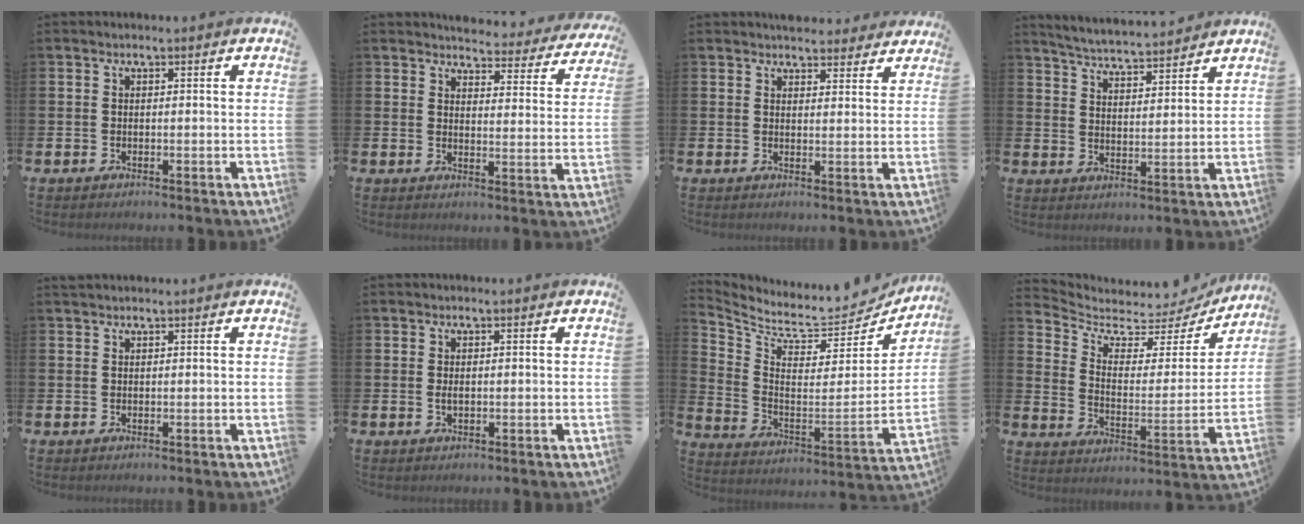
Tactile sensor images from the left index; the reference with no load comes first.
{"total": 4.1, "force": [4.0, 0.7, 0.3], "torque": [-0.008, -0.038, 0.063]}
{"total": 4.1, "force": [4.0, 1.0, -0.1], "torque": [0.009, -0.023, 0.073]}
{"total": 5.0, "force": [5.0, 0.2, 0.4], "torque": [-0.023, -0.036, 0.087]}
{"total": 1.0, "force": [1.0, 0.1, 0.1], "torque": [0.009, -0.002, 0.016]}
{"total": 0.8, "force": [0.1, 0.4, 0.7], "torque": [-0.014, 0.004, -0.001]}
{"total": 6.9, "force": [6.1, 2.4, 2.2], "torque": [-0.059, -0.068, 0.096]}
{"total": 5.0, "force": [4.4, 2.0, 1.1], "torque": [-0.040, -0.047, 0.064]}